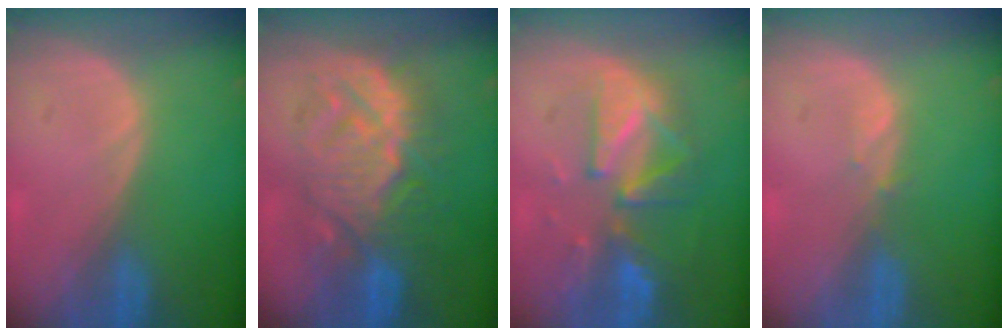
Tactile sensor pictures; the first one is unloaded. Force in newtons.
{"total": 10.3, "press": 10.3, "slide": 0.6}
{"total": 9.9, "press": 8.8, "slide": 4.7}
{"total": 0.8, "press": 0.8, "slide": 0.3}